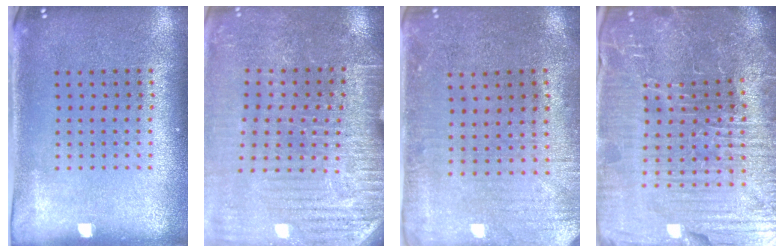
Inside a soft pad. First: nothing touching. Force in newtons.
{"total": 3.4, "press": 3.4, "slide": 0.1}
{"total": 0.5, "press": 0.3, "slide": 0.5}
{"total": 6.8, "press": 6.3, "slide": 2.7}